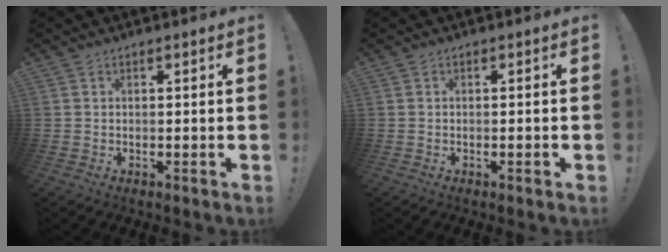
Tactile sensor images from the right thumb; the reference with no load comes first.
{"total": 1.3, "force": [-0.6, 0.1, 1.2], "torque": [-0.022, 0.004, -0.010]}